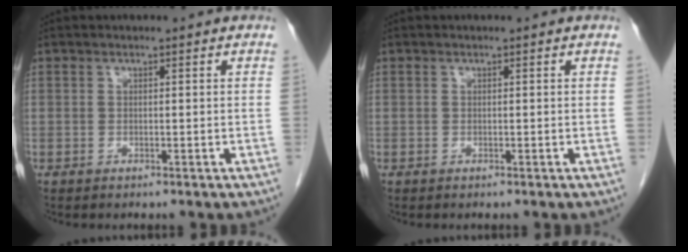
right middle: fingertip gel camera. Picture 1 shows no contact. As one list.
[{"total": 0.0}]